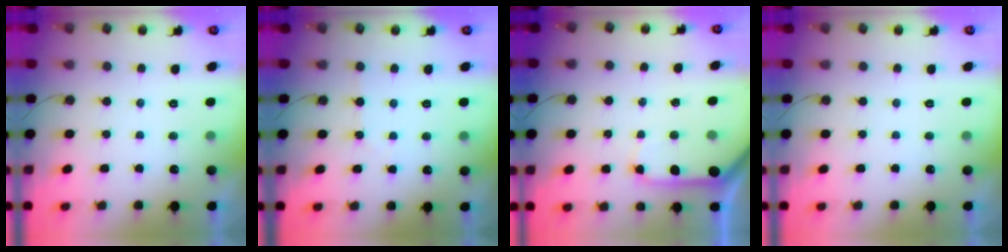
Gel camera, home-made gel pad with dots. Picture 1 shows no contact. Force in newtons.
{"total": 1.8, "press": 1.8, "slide": 0.3}
{"total": 9.6, "press": 9.5, "slide": 1.2}
{"total": 0.0}